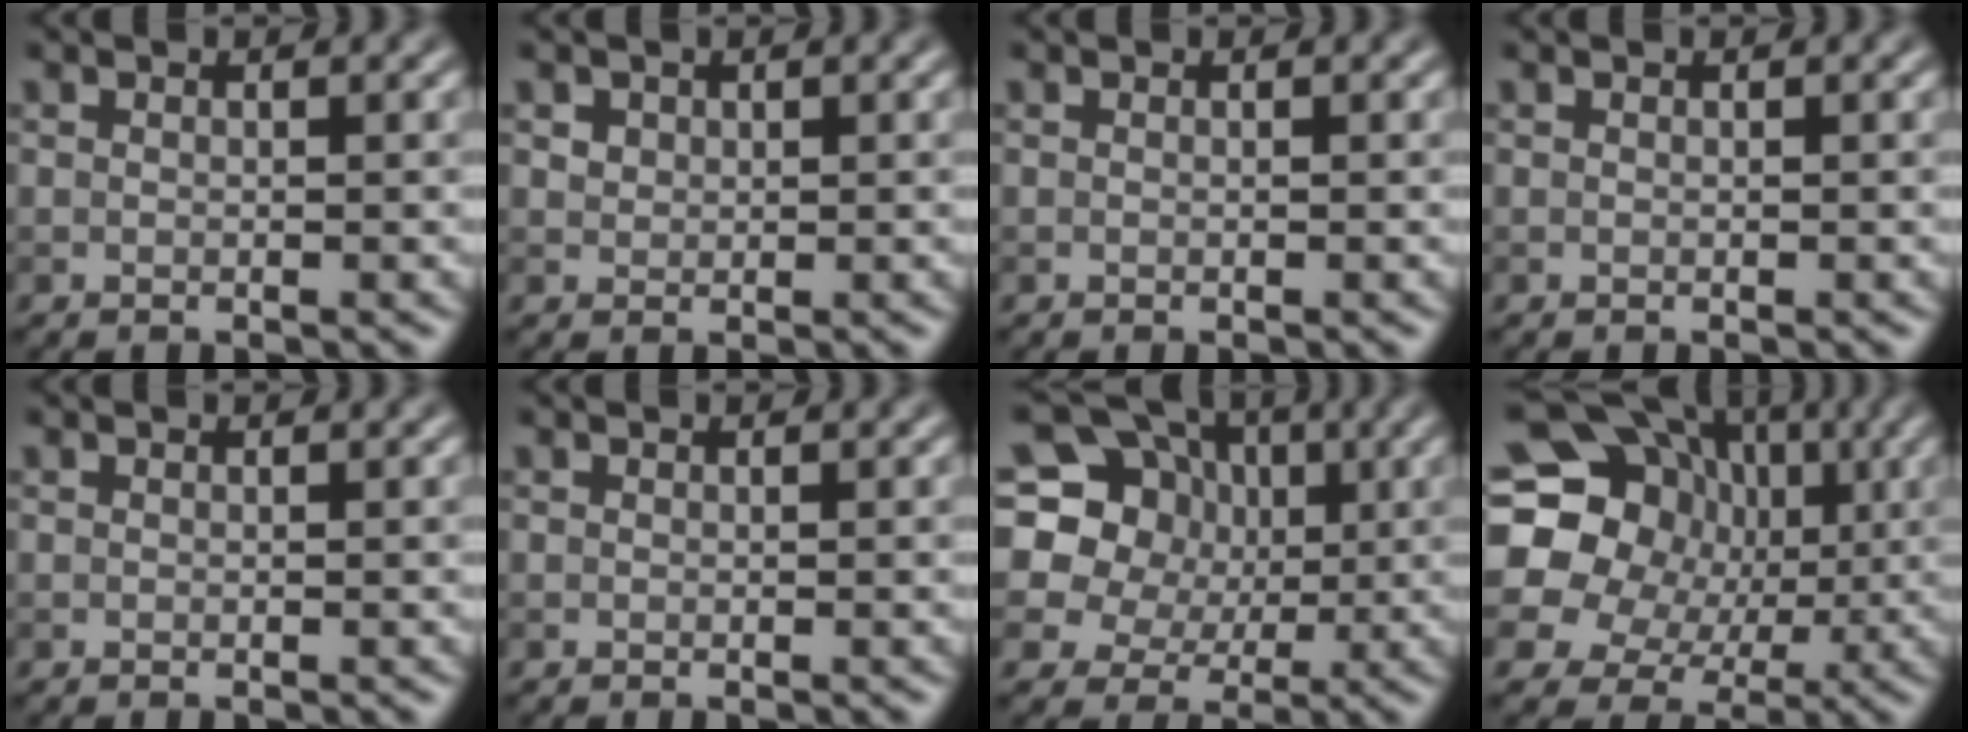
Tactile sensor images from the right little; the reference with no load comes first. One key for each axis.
{"total": 1.4, "fx": 0.8, "fy": 1.1, "fz": 0.5, "tx": -0.009, "ty": -0.006, "tz": 0.023}
{"total": 0.0}
{"total": 0.0}
{"total": 0.0}
{"total": 0.0}
{"total": 18.4, "fx": 5.9, "fy": 16.0, "fz": 7.1, "tx": -0.180, "ty": 0.055, "tz": 0.082}
{"total": 21.5, "fx": 2.8, "fy": 19.7, "fz": 8.1, "tx": -0.181, "ty": 0.017, "tz": 0.010}